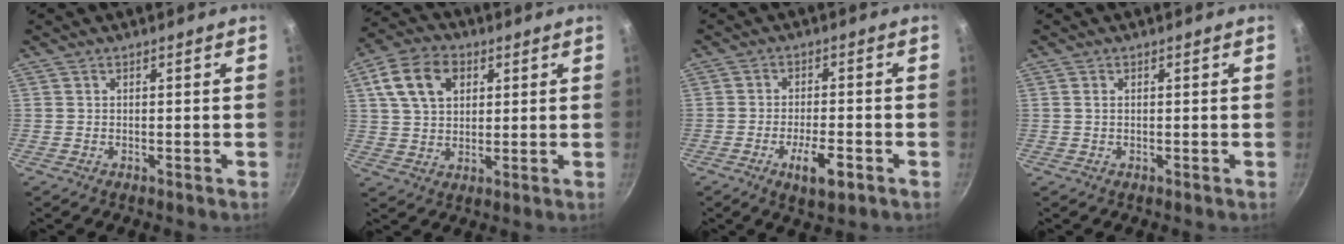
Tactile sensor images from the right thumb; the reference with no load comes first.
{"total": 11.4, "force": [4.0, 7.9, 7.1], "torque": [-0.119, 0.006, 0.066]}
{"total": 6.8, "force": [-3.1, 2.4, 5.6], "torque": [-0.085, 0.012, -0.049]}
{"total": 0.8, "force": [0.2, 0.4, 0.6], "torque": [-0.015, 0.000, 0.001]}